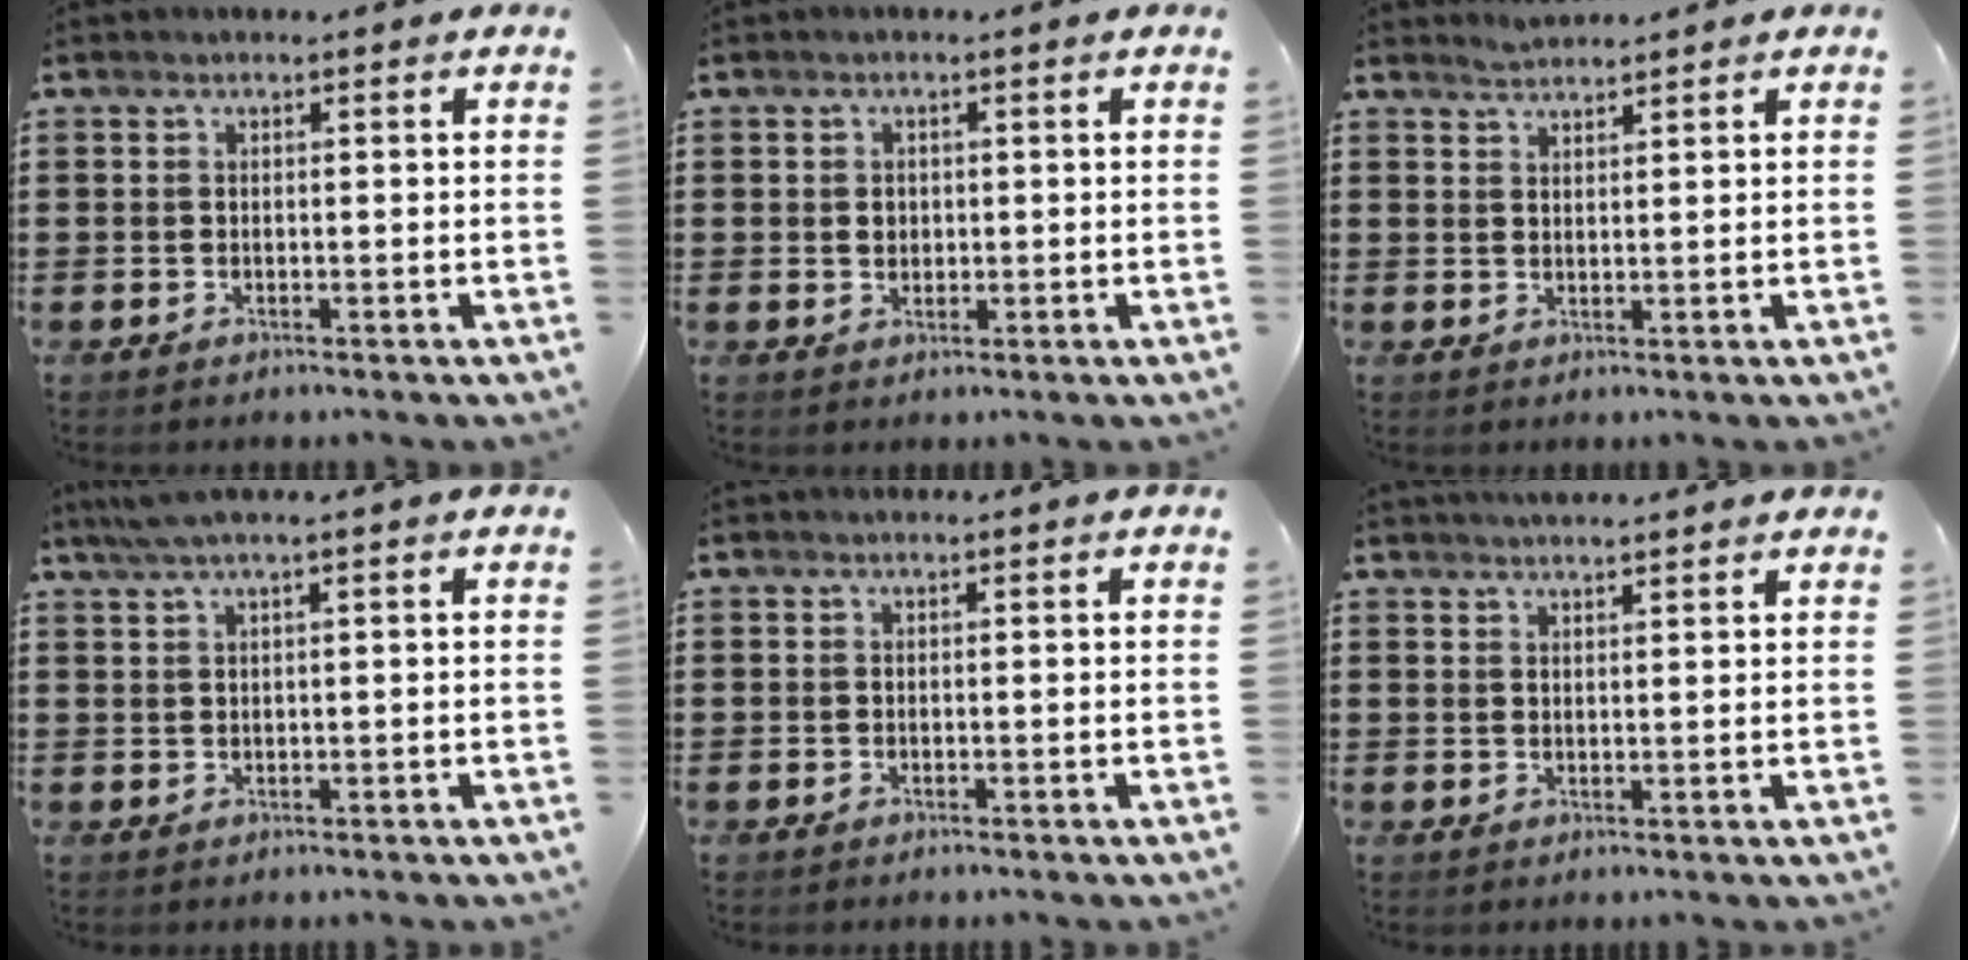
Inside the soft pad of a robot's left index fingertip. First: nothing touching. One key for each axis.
{"total": 1.6, "fx": 0.3, "fy": 1.4, "fz": 0.7, "tx": -0.018, "ty": 0.009, "tz": 0.004}
{"total": 1.7, "fx": 1.7, "fy": 0.0, "fz": 0.0, "tx": -0.003, "ty": 0.003, "tz": 0.033}
{"total": 2.0, "fx": 0.9, "fy": -0.1, "fz": 1.8, "tx": -0.034, "ty": 0.000, "tz": 0.016}
{"total": 0.0}
{"total": 2.2, "fx": 2.2, "fy": 0.0, "fz": 0.4, "tx": -0.012, "ty": 0.000, "tz": 0.042}